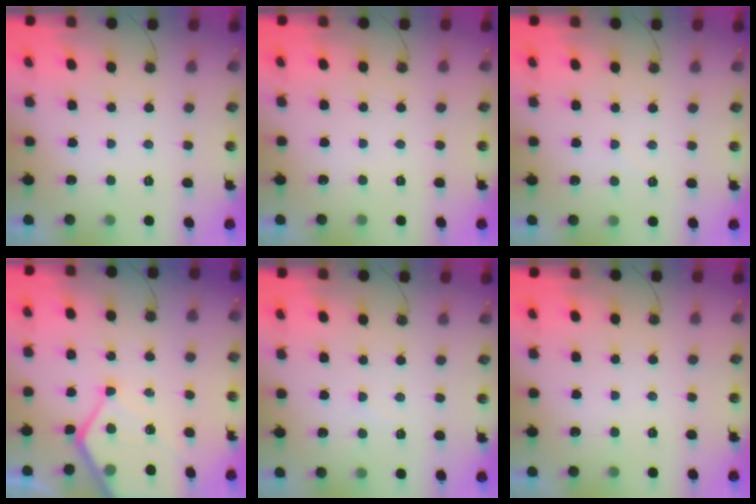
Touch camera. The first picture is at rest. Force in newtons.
{"total": 0.0}
{"total": 3.9, "press": 3.9, "slide": 0.6}
{"total": 11.0, "press": 11.0, "slide": 0.9}
{"total": 3.2, "press": 3.2, "slide": 0.5}
{"total": 0.0}